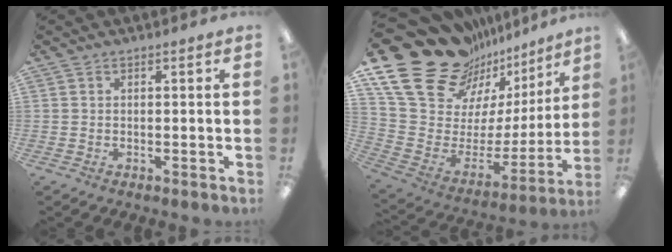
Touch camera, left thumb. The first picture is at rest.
{"total": 25.3, "force": [16.9, 14.1, 12.5], "torque": [-0.194, -0.123, 0.326]}